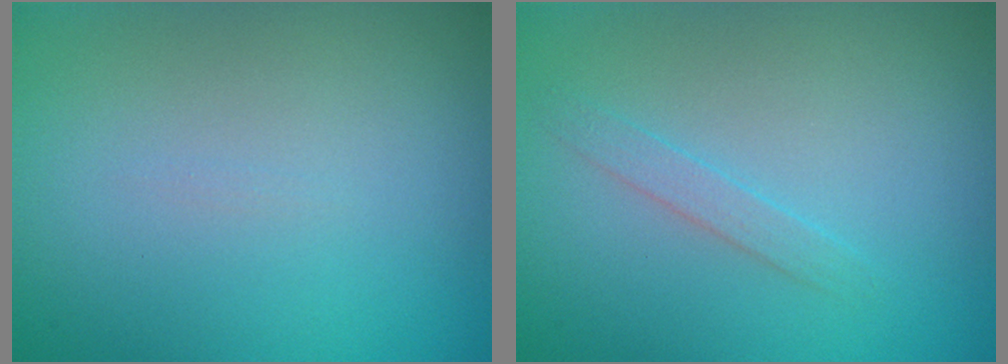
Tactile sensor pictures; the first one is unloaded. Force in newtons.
{"total": 1.2, "press": 1.2, "slide": 0.1}